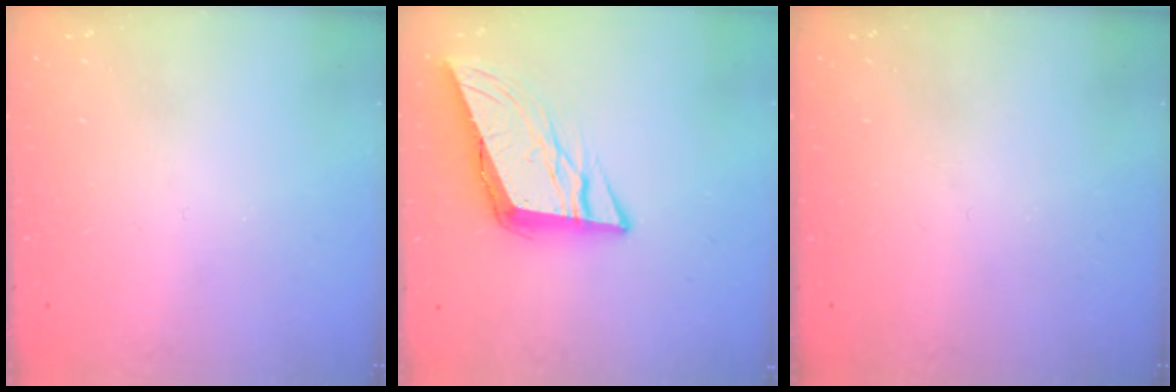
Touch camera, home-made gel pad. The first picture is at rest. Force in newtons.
{"total": 10.4, "press": 10.2, "slide": 1.7}
{"total": 0.0}